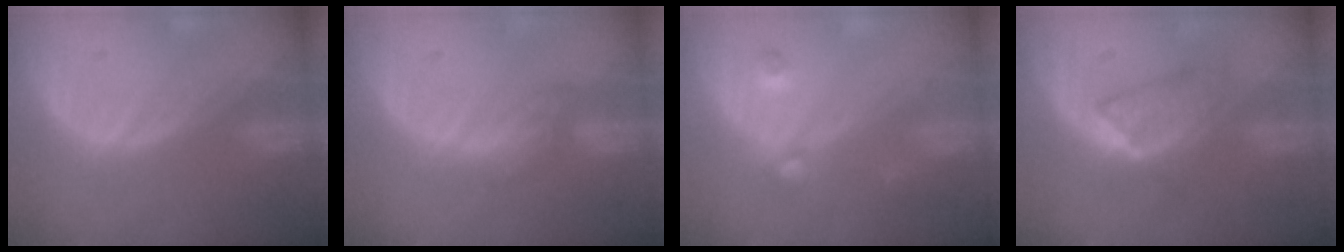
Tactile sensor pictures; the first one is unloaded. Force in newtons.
{"total": 4.4, "press": 4.3, "slide": 1.1}
{"total": 3.6, "press": 3.4, "slide": 1.3}
{"total": 5.9, "press": 5.1, "slide": 3.0}